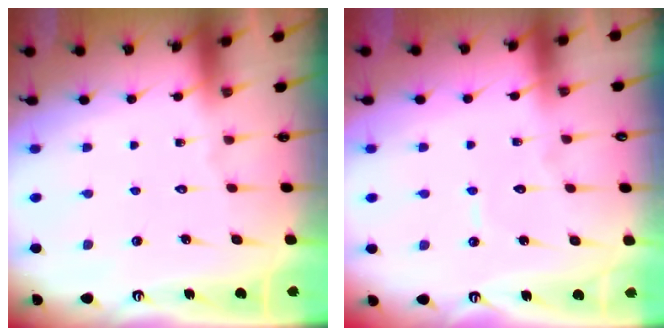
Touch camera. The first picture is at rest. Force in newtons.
{"total": 3.9, "press": 3.9, "slide": 0.2}